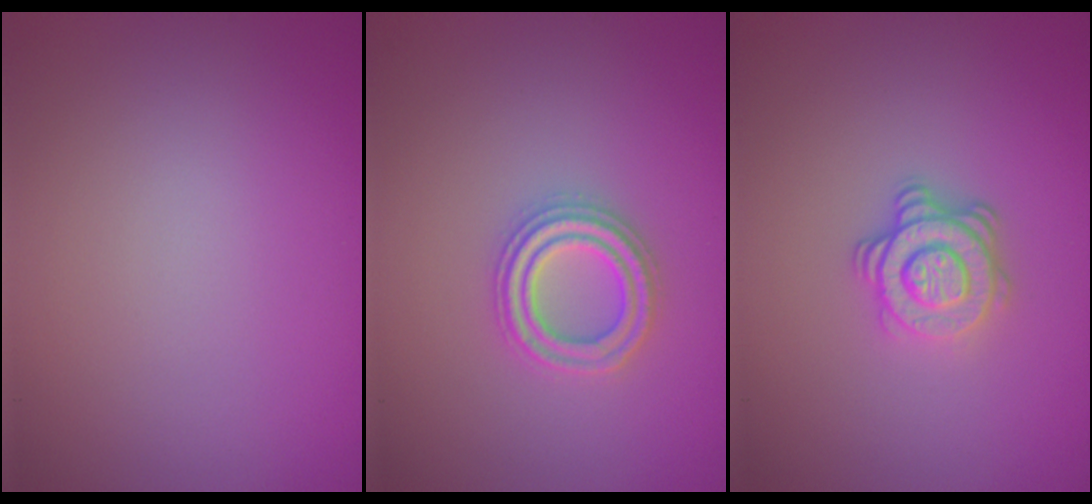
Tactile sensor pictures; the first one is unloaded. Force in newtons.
{"total": 2.7, "press": 2.7, "slide": 0.5}
{"total": 3.4, "press": 2.9, "slide": 1.8}